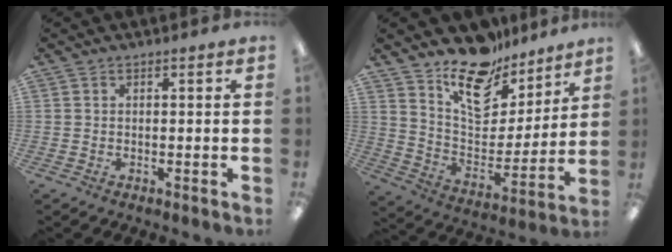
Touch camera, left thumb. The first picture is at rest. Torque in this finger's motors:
{"motor_torque": [0.24, 0.26, 1.07, -1.70, 0.06]}